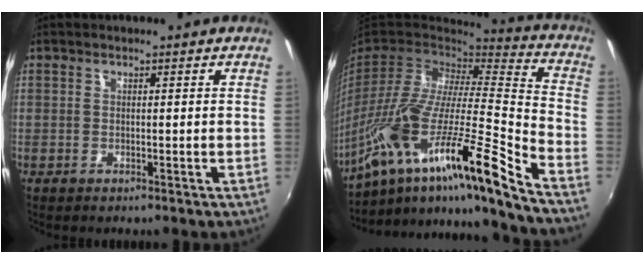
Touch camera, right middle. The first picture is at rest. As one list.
[{"total": 28.8, "force": [-18.6, 1.1, 22.0], "torque": [-0.332, -0.060, -0.323]}]